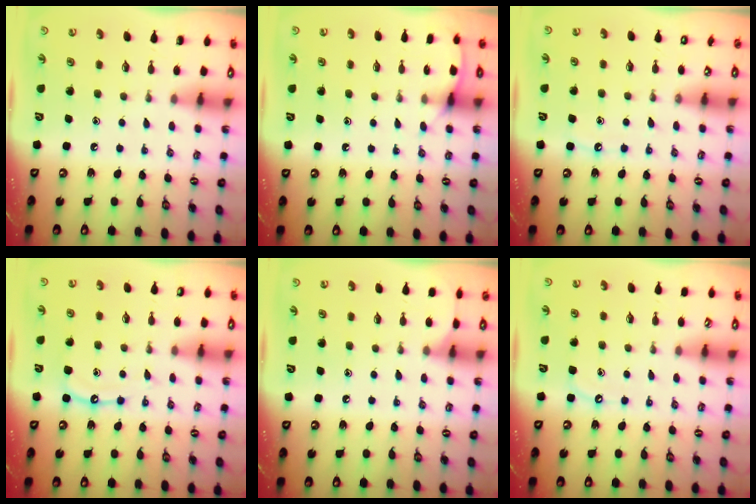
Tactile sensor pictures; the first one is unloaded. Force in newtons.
{"total": 6.8, "press": 6.8, "slide": 0.7}
{"total": 5.6, "press": 5.6, "slide": 0.7}
{"total": 9.1, "press": 9.1, "slide": 0.9}
{"total": 4.2, "press": 4.2, "slide": 0.5}
{"total": 4.9, "press": 4.8, "slide": 0.6}